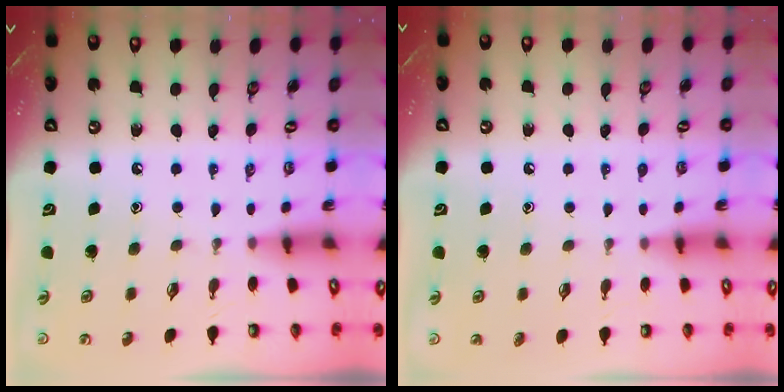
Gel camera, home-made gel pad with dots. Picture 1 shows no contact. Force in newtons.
{"total": 1.7, "press": 1.7, "slide": 0.2}